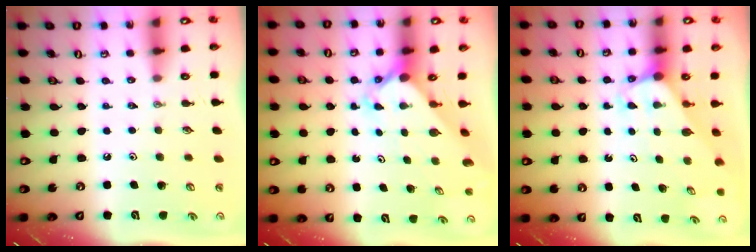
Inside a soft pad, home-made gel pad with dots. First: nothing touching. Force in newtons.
{"total": 2.2, "press": 2.2, "slide": 0.1}
{"total": 4.1, "press": 4.1, "slide": 0.2}